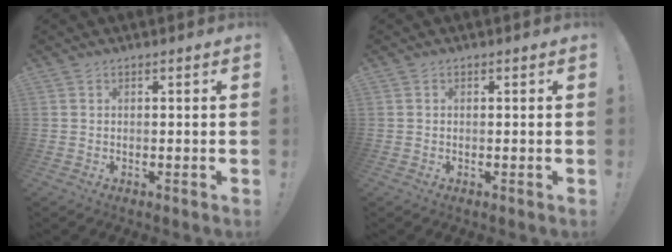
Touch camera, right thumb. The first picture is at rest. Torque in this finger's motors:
{"motor_torque": [-0.23, -0.14, -0.07, 0.08, 0.00]}